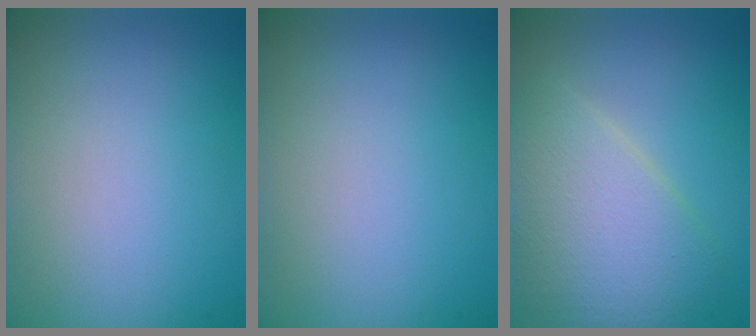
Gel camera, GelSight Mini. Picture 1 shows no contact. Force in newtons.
{"total": 0.0}
{"total": 6.0, "press": 6.0, "slide": 0.1}